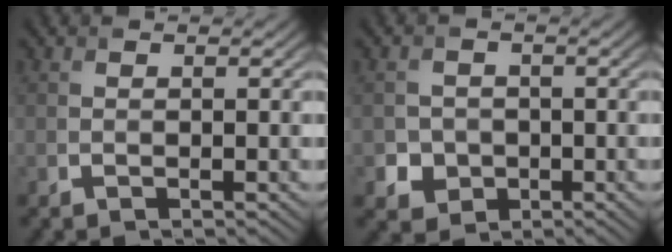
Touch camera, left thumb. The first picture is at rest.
{"total": 3.4, "force": [-0.9, 3.2, 0.9], "torque": [-0.013, -0.007, -0.024]}